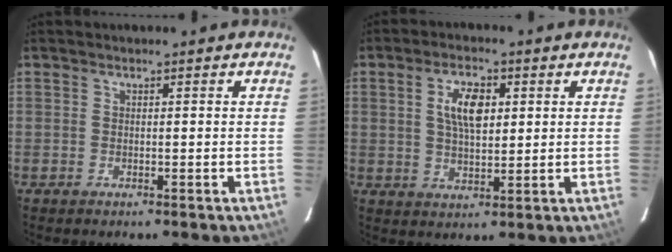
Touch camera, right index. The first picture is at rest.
{"total": 7.0, "force": [1.9, 3.3, 5.9], "torque": [-0.106, 0.009, 0.036]}